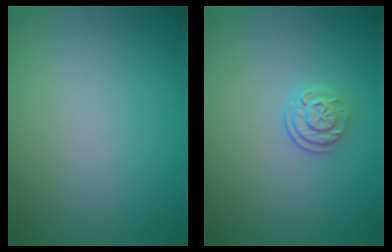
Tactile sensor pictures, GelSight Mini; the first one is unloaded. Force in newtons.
{"total": 2.3, "press": 1.7, "slide": 1.5}